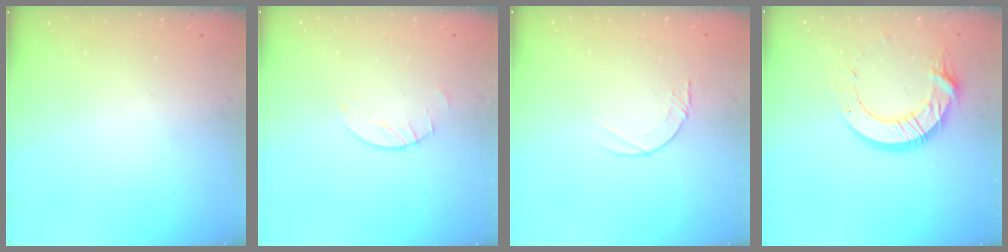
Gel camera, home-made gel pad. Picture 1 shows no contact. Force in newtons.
{"total": 2.5, "press": 2.5, "slide": 0.1}
{"total": 4.2, "press": 4.2, "slide": 0.5}
{"total": 14.7, "press": 14.7, "slide": 1.6}